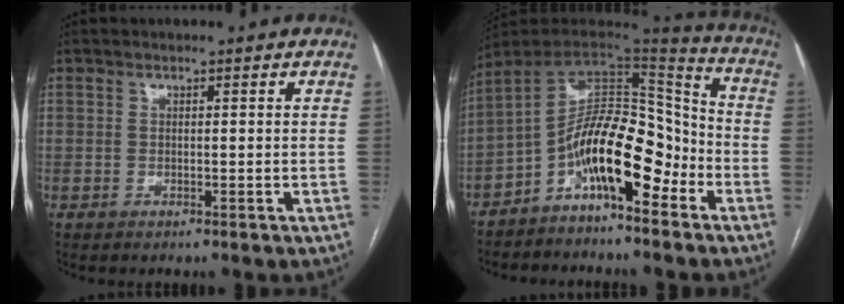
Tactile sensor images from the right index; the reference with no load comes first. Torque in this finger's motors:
{"motor_torque": [2.14, 0.00, 1.05, 0.21]}